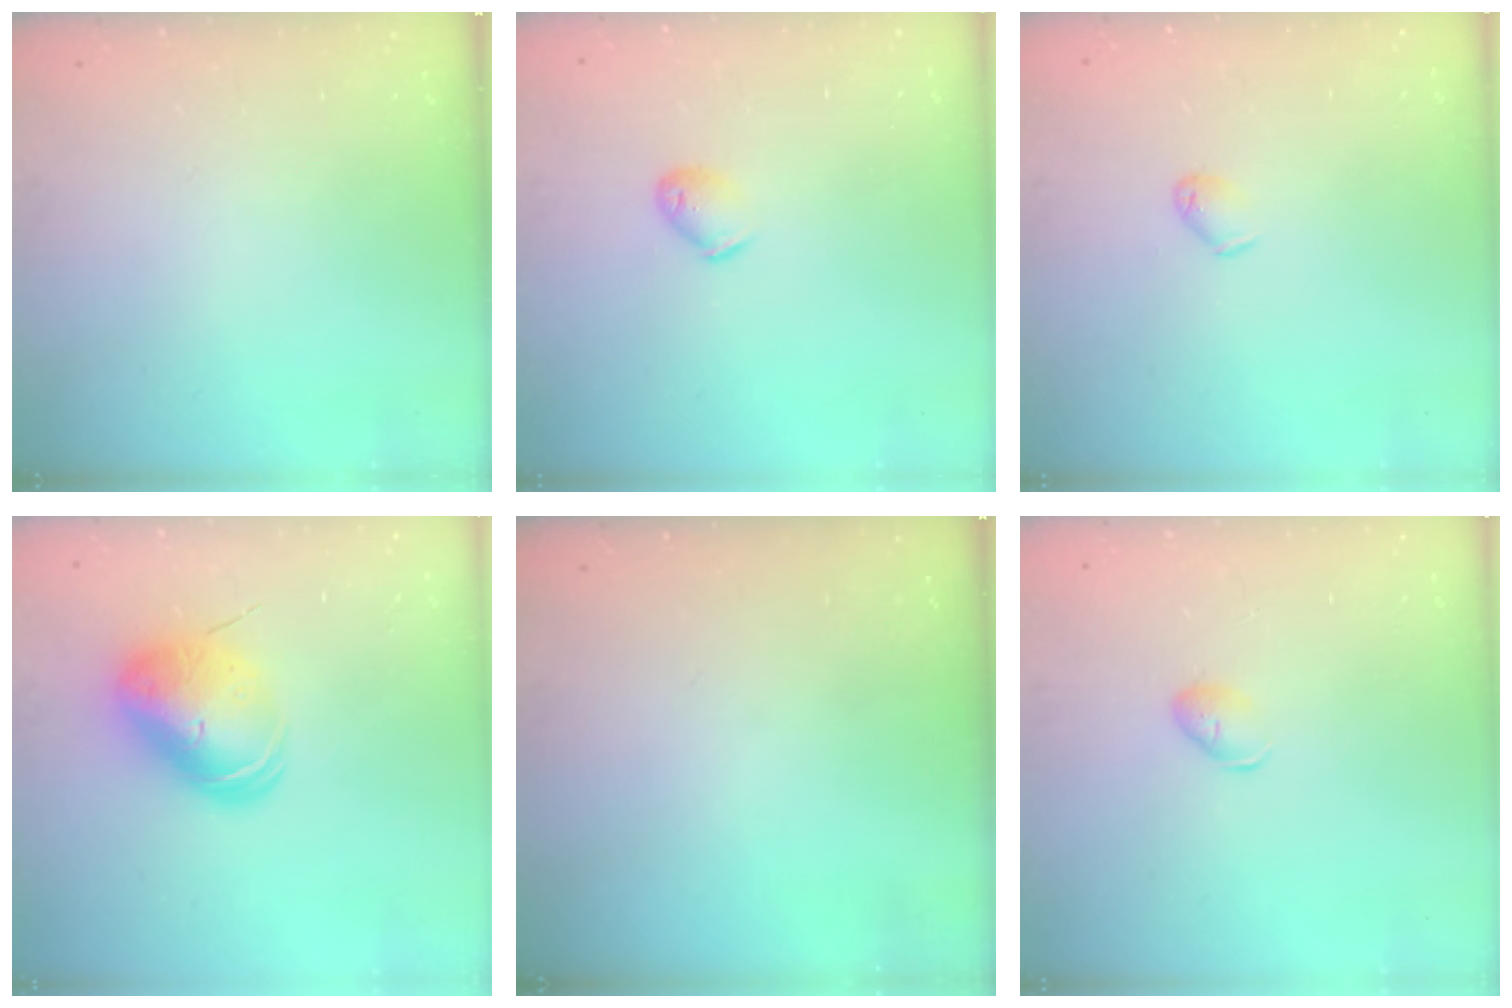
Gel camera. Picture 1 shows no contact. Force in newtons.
{"total": 5.2, "press": 5.2, "slide": 0.7}
{"total": 4.1, "press": 4.0, "slide": 0.9}
{"total": 10.5, "press": 10.3, "slide": 2.0}
{"total": 0.0}
{"total": 5.9, "press": 5.8, "slide": 1.0}